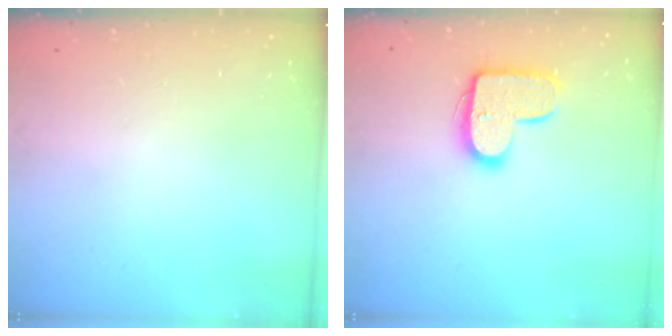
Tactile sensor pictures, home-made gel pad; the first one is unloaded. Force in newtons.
{"total": 13.5, "press": 13.5, "slide": 0.6}